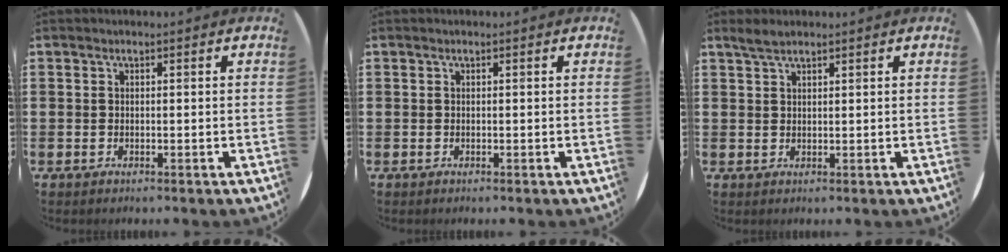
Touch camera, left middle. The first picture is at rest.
{"total": 0.0}
{"total": 1.9, "force": [1.6, 0.4, 1.0], "torque": [-0.021, 0.005, 0.029]}